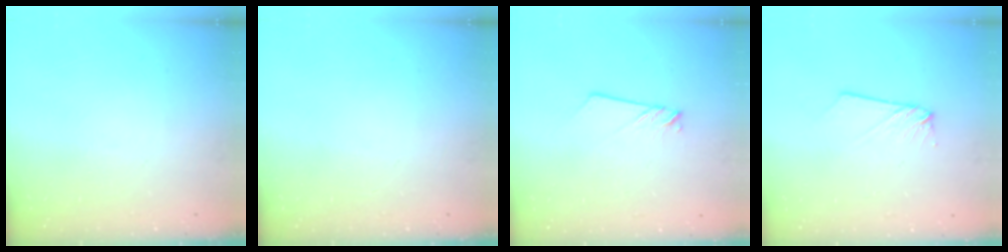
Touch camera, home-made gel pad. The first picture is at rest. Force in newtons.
{"total": 0.0}
{"total": 2.1, "press": 2.1, "slide": 0.1}
{"total": 2.6, "press": 2.6, "slide": 0.3}